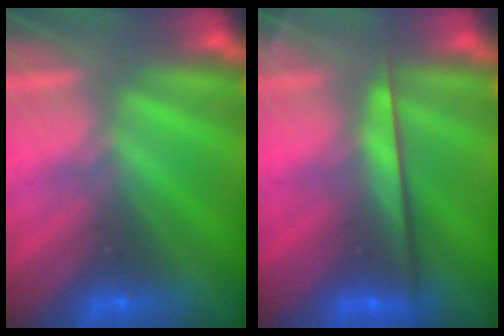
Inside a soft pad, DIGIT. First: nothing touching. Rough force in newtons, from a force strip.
{"total": 2.4}